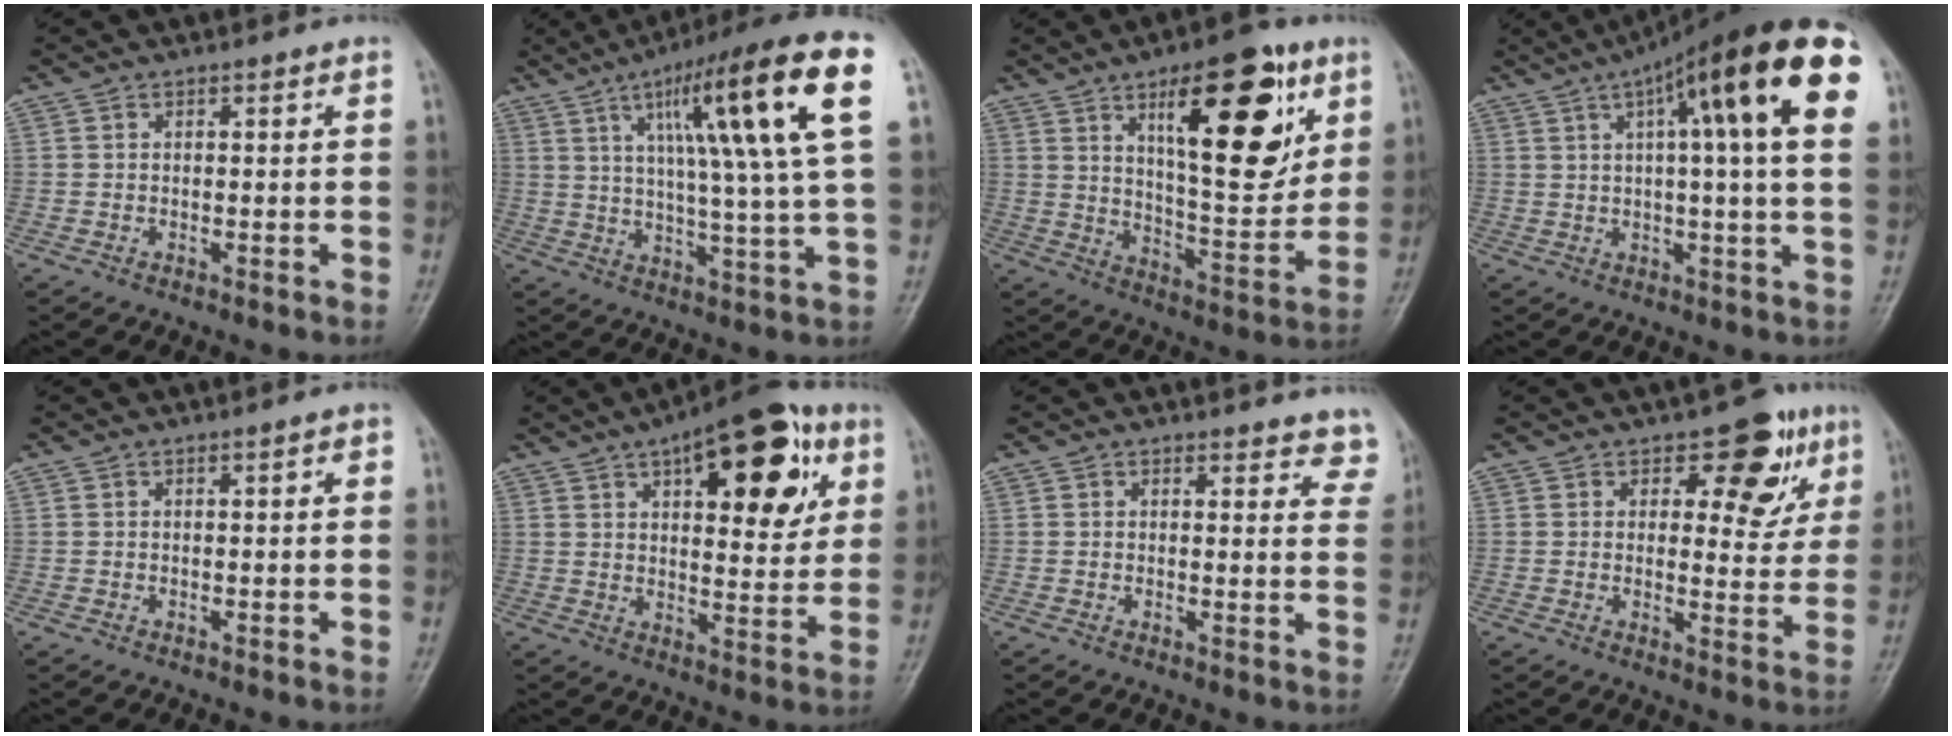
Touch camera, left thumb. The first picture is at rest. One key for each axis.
{"total": 21.7, "fx": 7.6, "fy": 2.4, "fz": 20.1, "tx": -0.309, "ty": -0.003, "tz": 0.109}
{"total": 21.8, "fx": 9.3, "fy": 8.4, "fz": 17.8, "tx": -0.213, "ty": -0.045, "tz": 0.148}
{"total": 22.5, "fx": 8.2, "fy": 4.4, "fz": 20.5, "tx": -0.304, "ty": 0.021, "tz": 0.111}
{"total": 1.2, "fx": 0.2, "fy": 0.5, "fz": 1.1, "tx": -0.015, "ty": 0.003, "tz": 0.002}
{"total": 20.2, "fx": 8.3, "fy": 8.7, "fz": 16.2, "tx": -0.178, "ty": -0.012, "tz": 0.113}
{"total": 5.7, "fx": 5.2, "fy": 2.2, "fz": 1.0, "tx": 0.031, "ty": -0.026, "tz": 0.038}
{"total": 9.6, "fx": 4.8, "fy": 5.5, "fz": 6.2, "tx": -0.031, "ty": -0.018, "tz": 0.058}